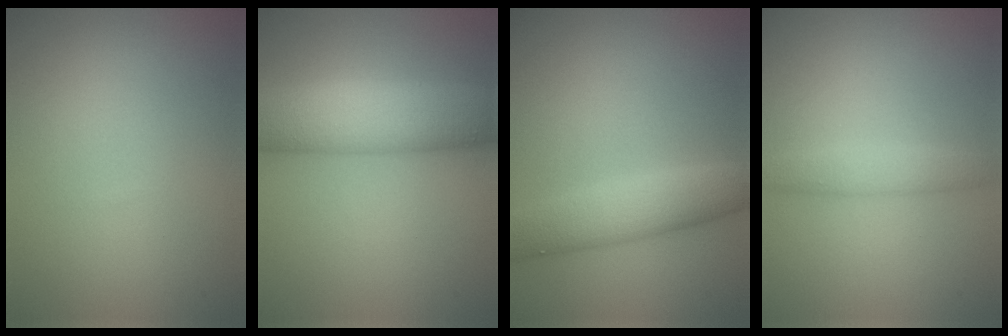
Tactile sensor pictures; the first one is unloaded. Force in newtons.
{"total": 7.1, "press": 7.1, "slide": 0.2}
{"total": 4.5, "press": 4.5, "slide": 0.0}
{"total": 2.2, "press": 2.2, "slide": 0.1}